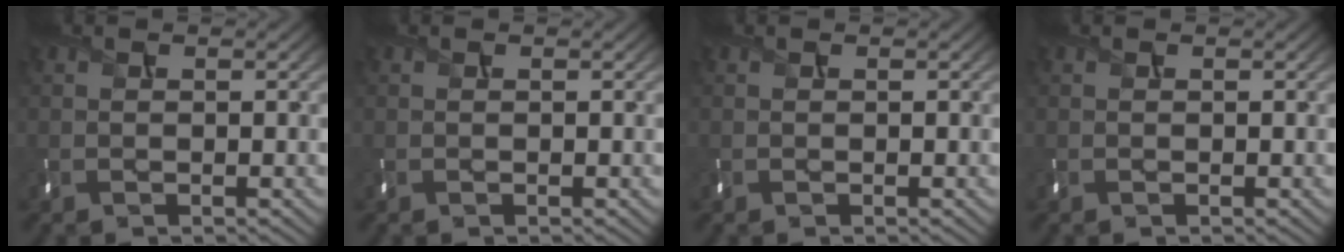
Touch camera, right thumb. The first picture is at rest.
{"total": 0.0}
{"total": 0.0}
{"total": 0.0}